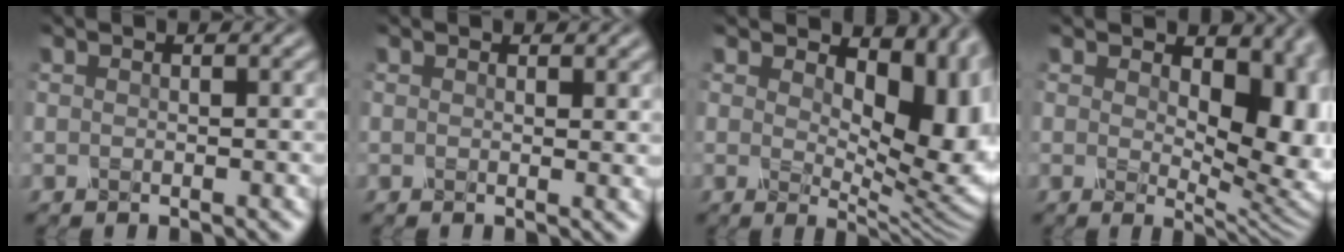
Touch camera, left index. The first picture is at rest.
{"total": 0.8, "force": [0.5, 0.2, 0.6], "torque": [-0.005, -0.004, 0.009]}
{"total": 9.2, "force": [2.5, 4.8, 7.5], "torque": [-0.117, -0.015, 0.040]}
{"total": 8.1, "force": [1.5, 4.5, 6.5], "torque": [-0.094, -0.013, 0.024]}